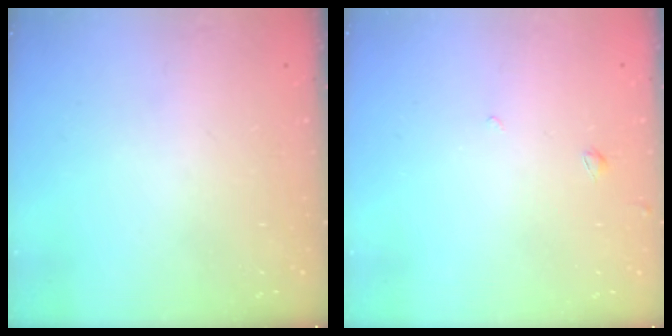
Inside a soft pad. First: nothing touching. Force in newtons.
{"total": 2.1, "press": 2.1, "slide": 0.5}